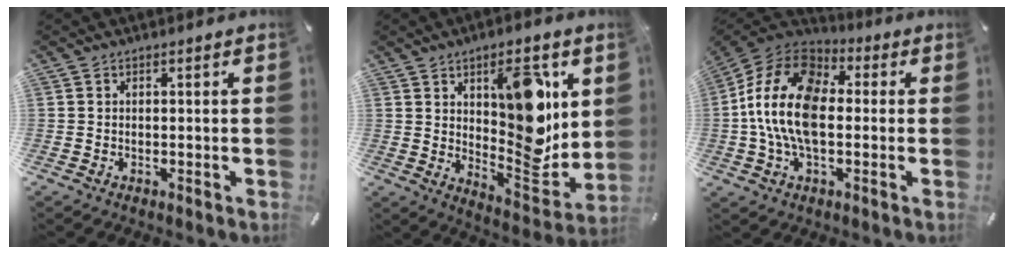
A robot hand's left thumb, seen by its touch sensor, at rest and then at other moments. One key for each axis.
{"total": 15.4, "fx": 6.0, "fy": 7.7, "fz": 11.9, "tx": -0.128, "ty": -0.051, "tz": 0.101}
{"total": 17.4, "fx": -1.2, "fy": 11.1, "fz": 13.4, "tx": -0.291, "ty": 0.015, "tz": -0.023}